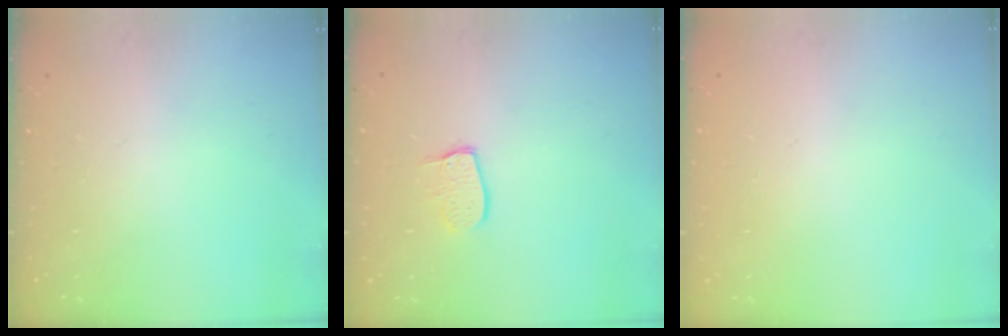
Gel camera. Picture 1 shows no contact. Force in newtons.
{"total": 7.5, "press": 7.5, "slide": 0.6}
{"total": 0.7, "press": 0.6, "slide": 0.3}